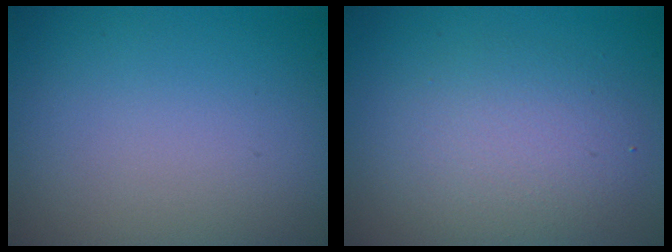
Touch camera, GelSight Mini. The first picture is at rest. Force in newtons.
{"total": 3.8, "press": 3.8, "slide": 0.2}